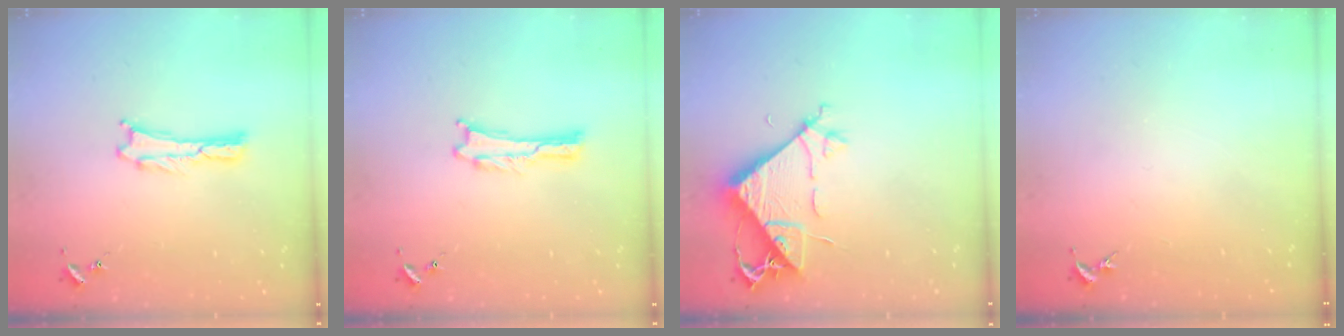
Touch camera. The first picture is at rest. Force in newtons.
{"total": 0.0}
{"total": 7.6, "press": 7.5, "slide": 1.2}
{"total": 0.0}